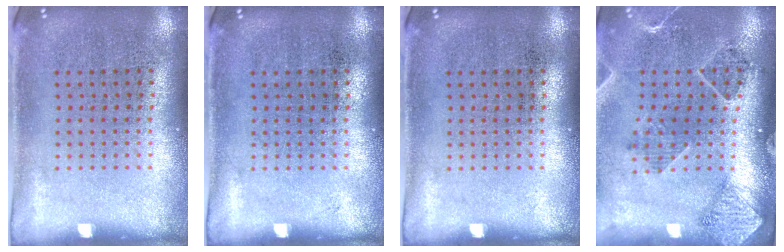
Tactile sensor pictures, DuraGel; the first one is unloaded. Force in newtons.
{"total": 0.0}
{"total": 0.0}
{"total": 1.4, "press": 1.4, "slide": 0.1}